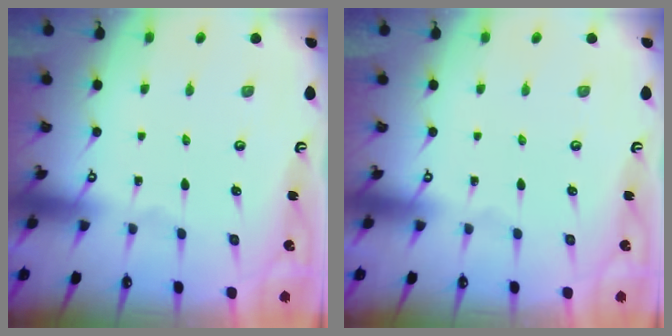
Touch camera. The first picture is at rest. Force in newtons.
{"total": 0.0}